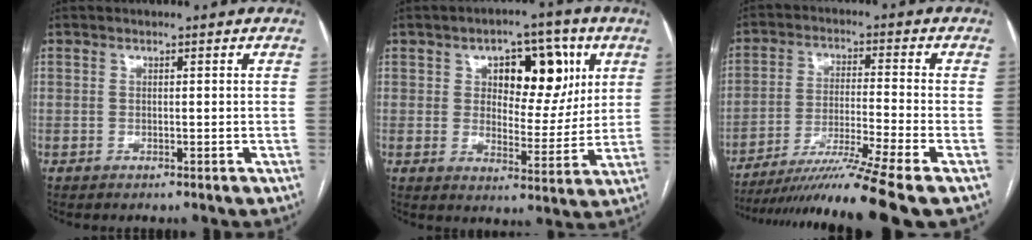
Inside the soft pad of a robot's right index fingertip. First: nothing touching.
{"total": 12.3, "force": [4.6, 6.2, 9.6], "torque": [-0.128, 0.022, 0.075]}
{"total": 14.4, "force": [-11.6, -3.1, 8.0], "torque": [-0.140, -0.036, -0.193]}